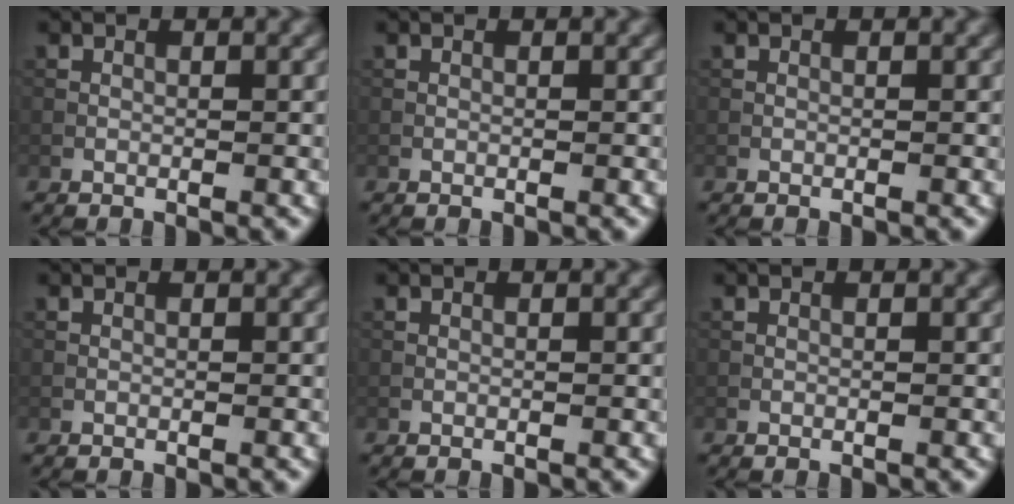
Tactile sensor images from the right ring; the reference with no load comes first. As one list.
[{"total": 0.0}, {"total": 0.0}, {"total": 0.0}, {"total": 0.0}, {"total": 0.0}]